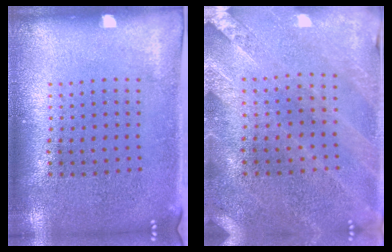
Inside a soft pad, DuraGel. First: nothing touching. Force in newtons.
{"total": 0.5, "press": 0.5, "slide": 0.2}